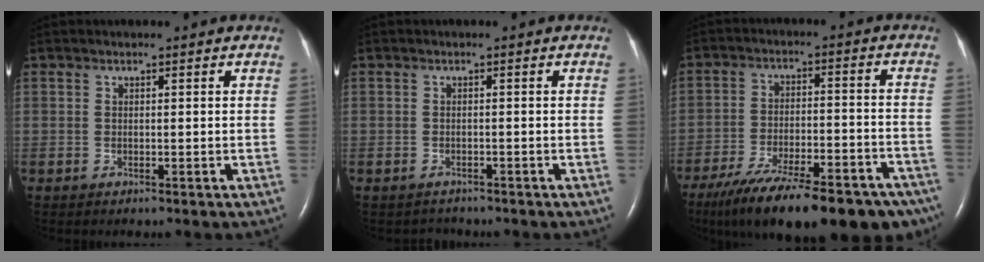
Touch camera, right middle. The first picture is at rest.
{"total": 1.4, "force": [-1.2, 0.6, -0.4], "torque": [-0.001, -0.002, -0.017]}
{"total": 25.5, "force": [-19.3, 7.0, 15.0], "torque": [-0.196, -0.018, -0.273]}